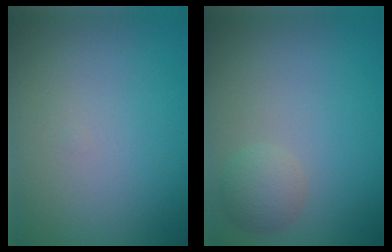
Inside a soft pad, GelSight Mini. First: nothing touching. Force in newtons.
{"total": 2.1, "press": 2.1, "slide": 0.1}